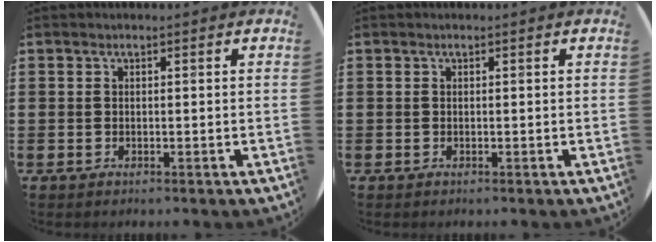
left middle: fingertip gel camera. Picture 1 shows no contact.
{"total": 0.0}